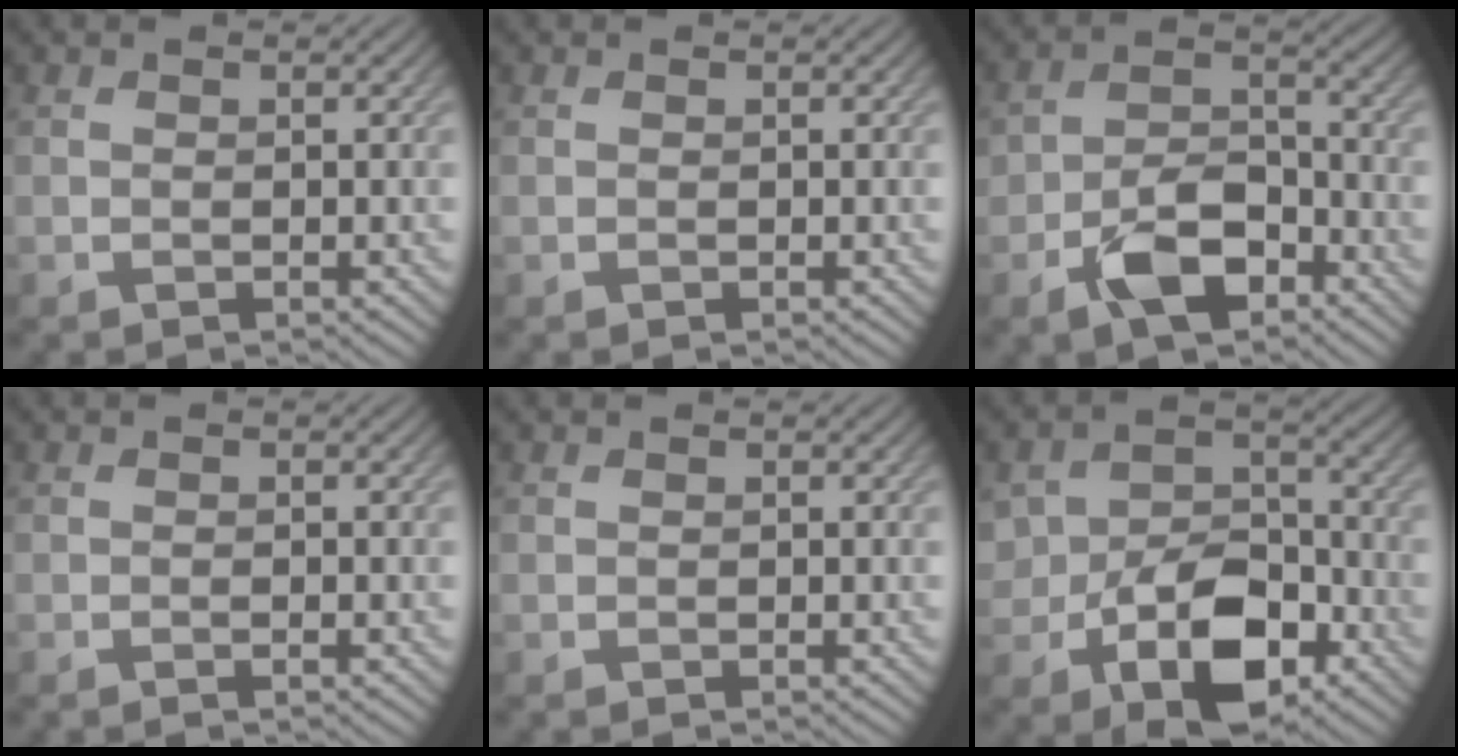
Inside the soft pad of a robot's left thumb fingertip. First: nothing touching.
{"total": 0.0}
{"total": 7.6, "force": [-4.2, 4.2, 4.7], "torque": [-0.085, 0.003, -0.087]}
{"total": 0.6, "force": [-0.3, 0.1, 0.5], "torque": [-0.009, -0.001, -0.005]}
{"total": 0.0}
{"total": 10.5, "force": [-4.4, 6.9, 6.6], "torque": [-0.123, -0.016, -0.074]}